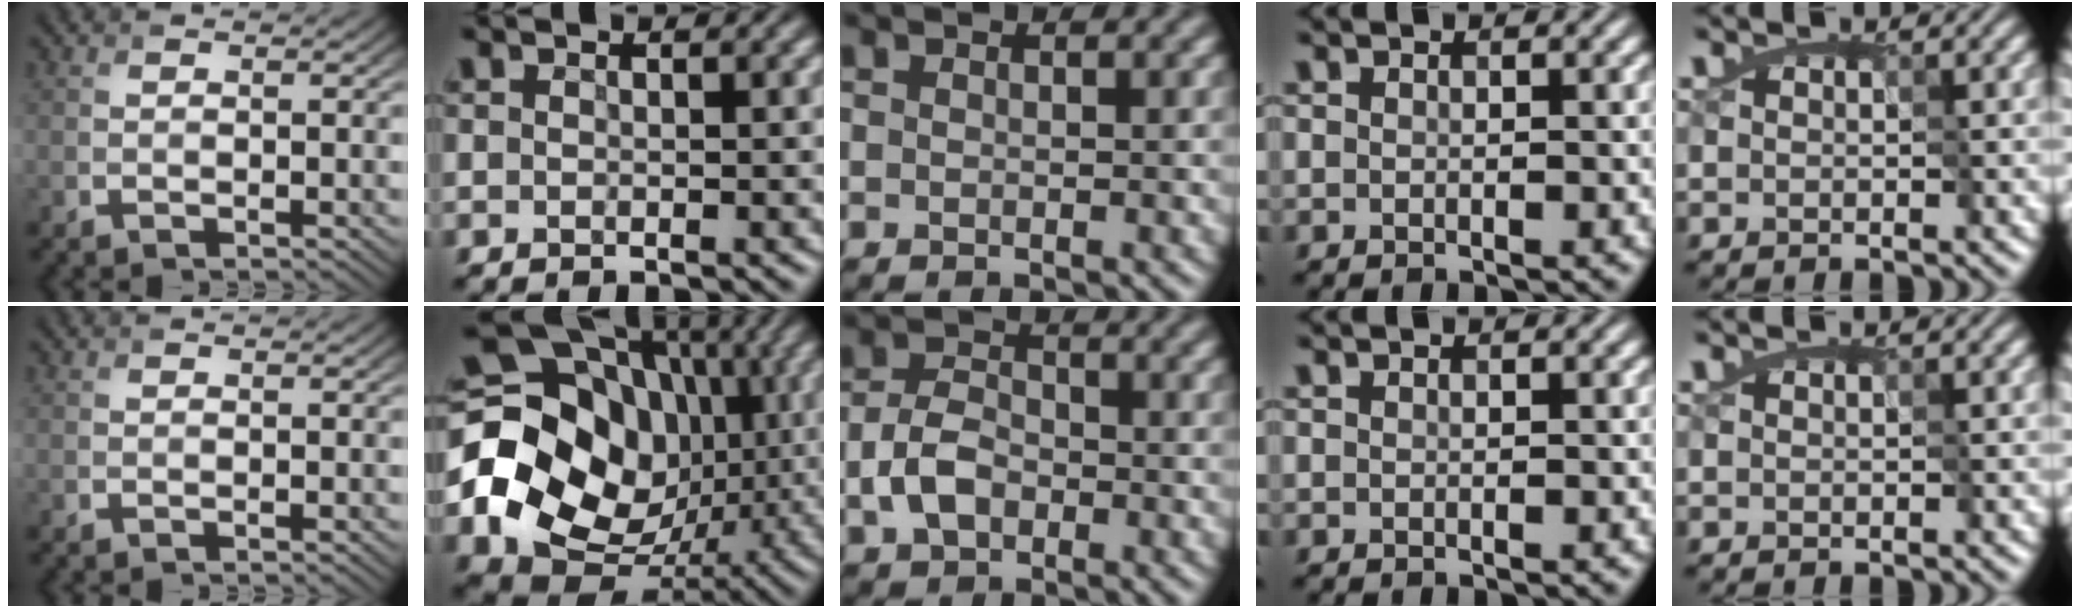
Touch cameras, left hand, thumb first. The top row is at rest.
{"index": {"total": 19.9, "force": [0.5, 16.8, 10.6], "torque": [-0.205, -0.011, 0.010]}, "middle": {"total": 3.7, "force": [-1.1, 2.6, 2.4], "torque": [-0.050, 0.004, -0.028]}}